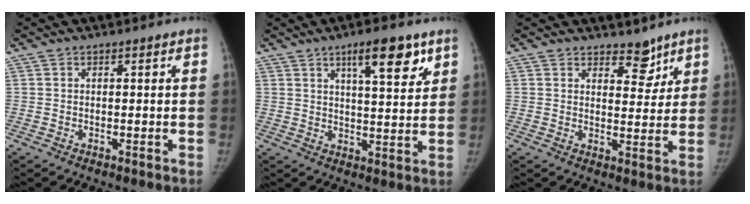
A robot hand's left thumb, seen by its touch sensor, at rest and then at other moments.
{"total": 10.0, "force": [5.8, 2.9, 7.6], "torque": [-0.094, -0.032, 0.087]}
{"total": 5.0, "force": [3.9, 2.6, 1.8], "torque": [0.007, -0.029, 0.058]}